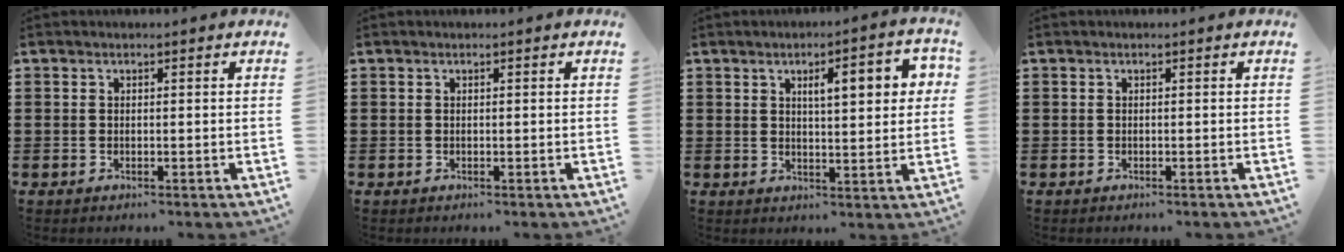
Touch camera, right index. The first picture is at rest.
{"total": 0.0}
{"total": 6.1, "force": [2.0, 1.6, 5.5], "torque": [-0.085, -0.002, 0.025]}
{"total": 0.0}